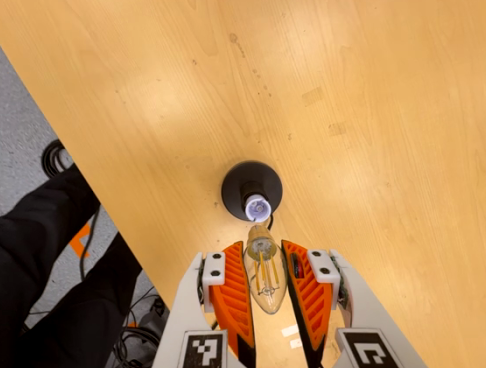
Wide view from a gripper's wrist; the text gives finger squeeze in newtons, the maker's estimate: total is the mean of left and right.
{"total": 13.7, "left": 13.9, "right": 13.4}